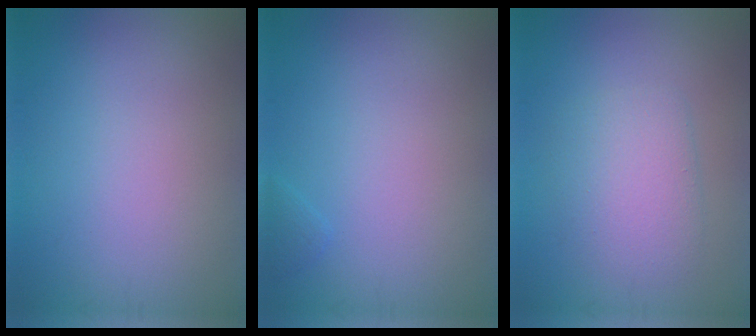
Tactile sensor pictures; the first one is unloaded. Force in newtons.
{"total": 0.6, "press": 0.6, "slide": 0.1}
{"total": 3.6, "press": 3.6, "slide": 0.2}